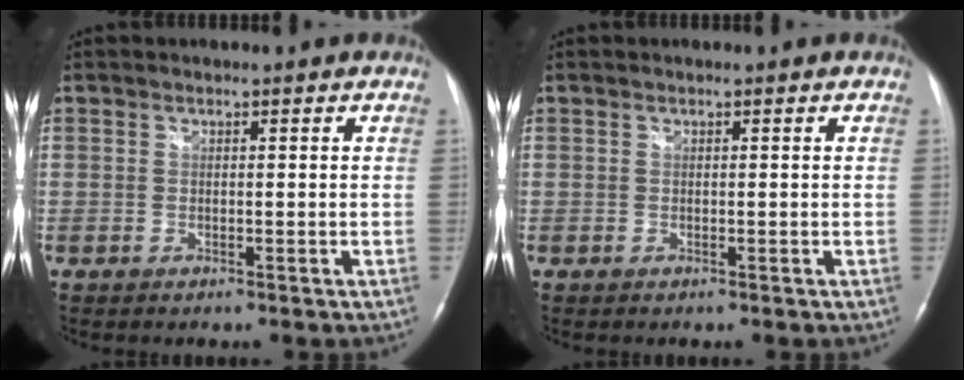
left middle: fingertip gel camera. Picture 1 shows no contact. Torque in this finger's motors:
{"motor_torque": [-0.17, 0.04, 0.00, 0.01]}